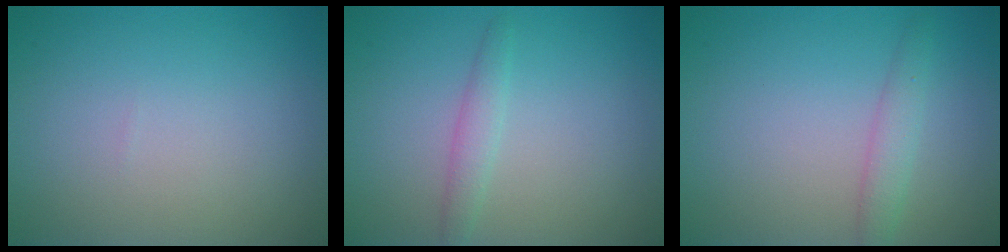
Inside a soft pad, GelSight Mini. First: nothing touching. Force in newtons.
{"total": 1.5, "press": 1.5, "slide": 0.0}
{"total": 1.8, "press": 1.8, "slide": 0.1}